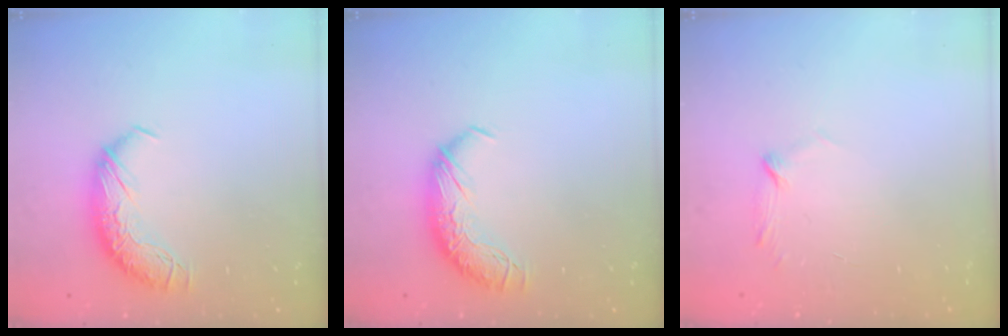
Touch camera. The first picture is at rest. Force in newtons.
{"total": 0.0}
{"total": 6.5, "press": 6.4, "slide": 1.2}